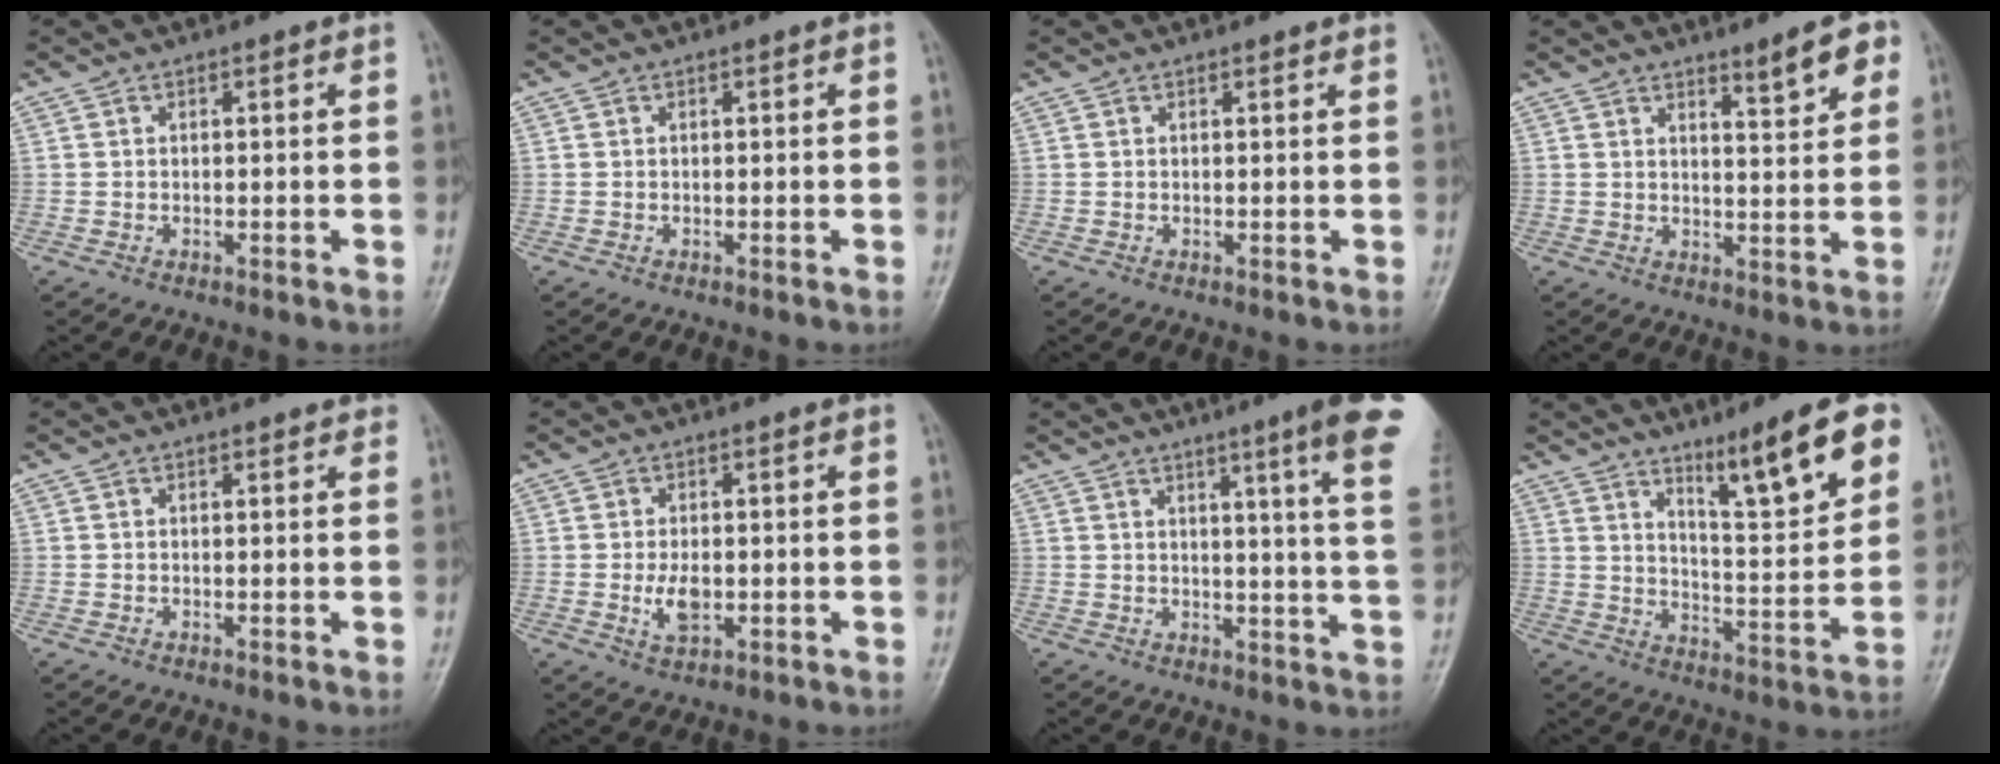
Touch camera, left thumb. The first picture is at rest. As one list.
[{"total": 0.0}, {"total": 0.8, "force": [0.7, 0.2, 0.4], "torque": [-0.005, 0.000, 0.009]}, {"total": 6.1, "force": [3.7, 1.5, 4.5], "torque": [-0.050, -0.026, 0.053]}, {"total": 1.2, "force": [0.9, 0.5, 0.5], "torque": [-0.003, -0.001, 0.008]}, {"total": 4.4, "force": [-0.6, 2.4, 3.7], "torque": [-0.065, -0.003, -0.006]}, {"total": 14.0, "force": [8.3, 0.0, 11.3], "torque": [-0.135, -0.039, 0.087]}, {"total": 14.8, "force": [8.6, 2.8, 11.8], "torque": [-0.155, -0.047, 0.139]}]